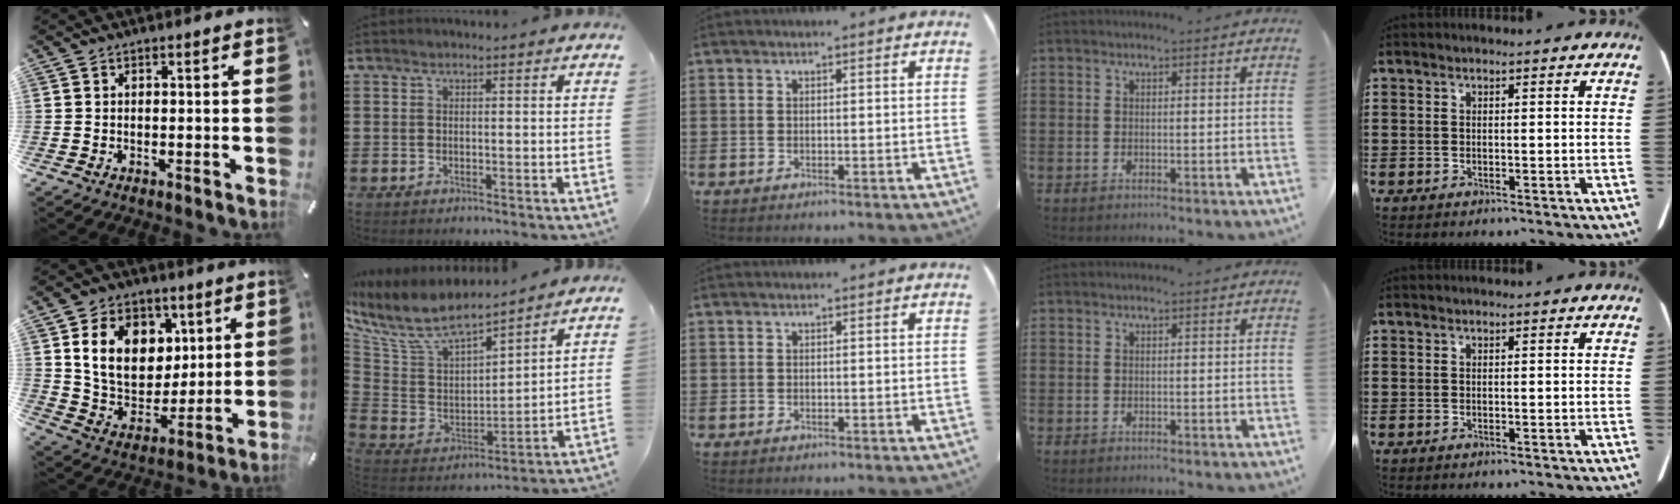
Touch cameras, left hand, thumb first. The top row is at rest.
{"thumb": {"total": 15.8, "force": [5.6, 12.4, 8.0], "torque": [-0.140, -0.011, 0.112]}, "index": {"total": 9.5, "force": [8.1, 2.8, 4.3], "torque": [-0.119, -0.052, 0.141]}}